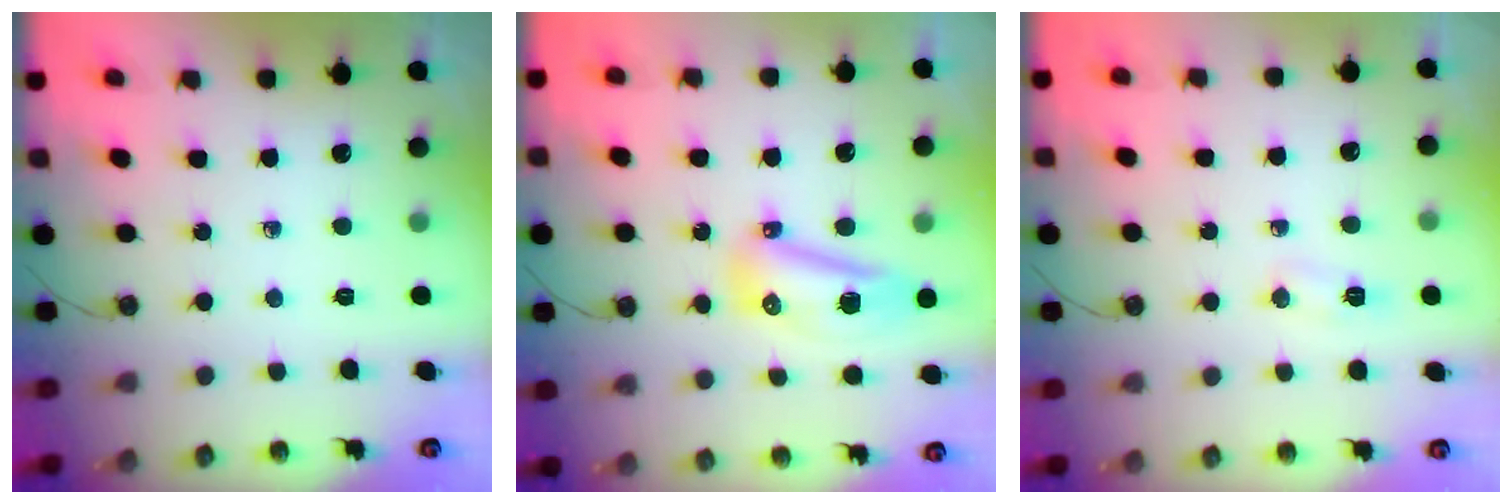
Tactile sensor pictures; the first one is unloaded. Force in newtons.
{"total": 10.1, "press": 10.1, "slide": 1.2}
{"total": 10.7, "press": 5.4, "slide": 9.2}